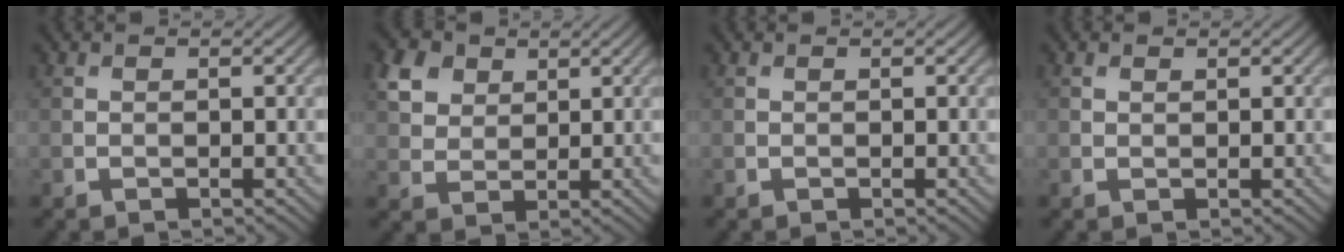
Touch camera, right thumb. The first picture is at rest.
{"total": 5.0, "force": [2.5, 3.7, 2.3], "torque": [-0.062, 0.007, 0.050]}
{"total": 0.0}
{"total": 0.5, "force": [0.4, 0.3, 0.1], "torque": [-0.001, -0.001, 0.009]}